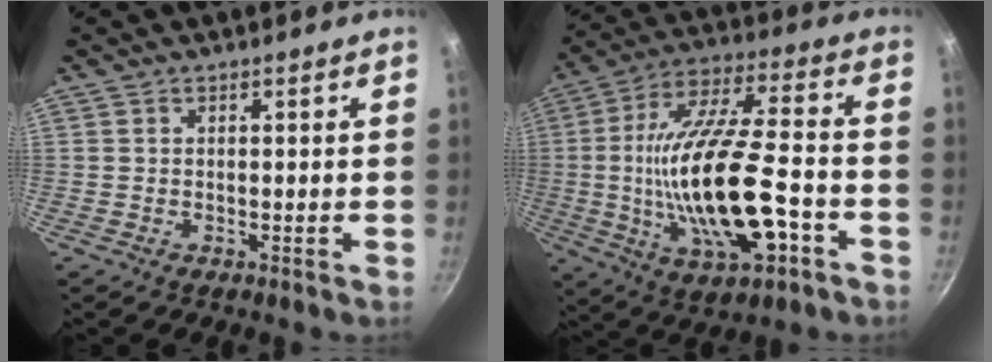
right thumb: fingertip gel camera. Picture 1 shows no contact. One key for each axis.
{"total": 23.0, "fx": -5.3, "fy": 8.7, "fz": 20.6, "tx": -0.376, "ty": 0.022, "tz": -0.086}